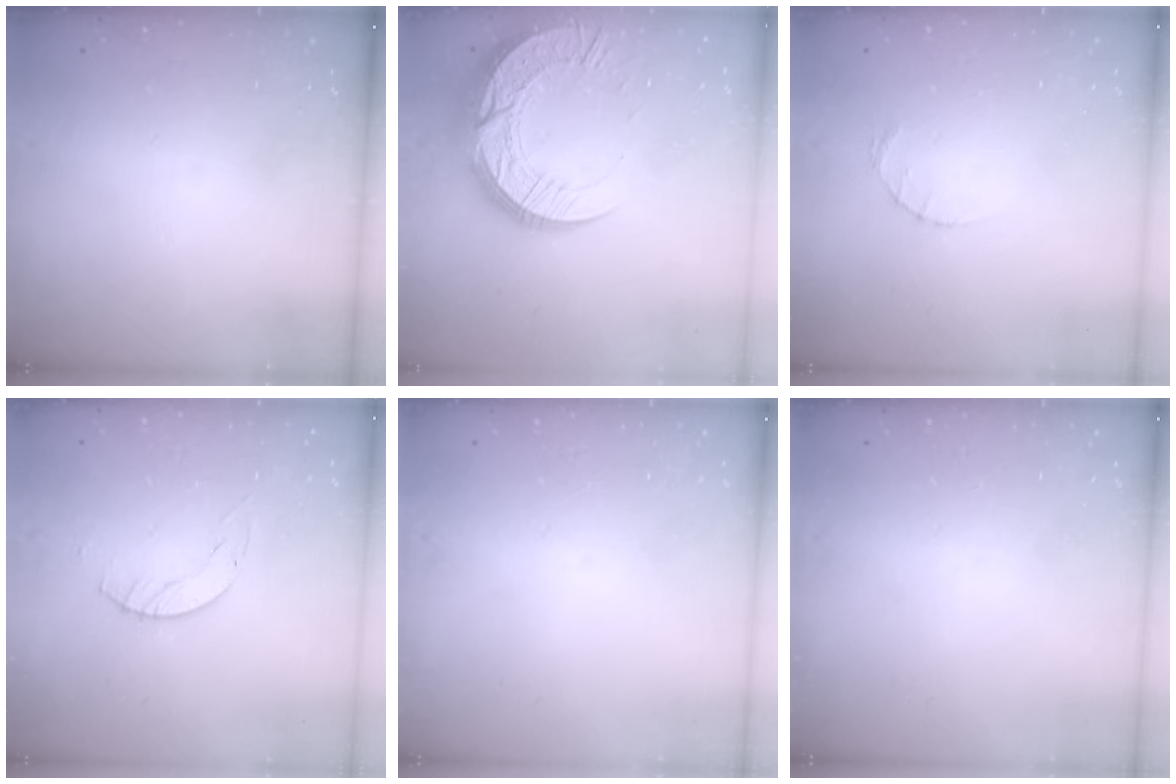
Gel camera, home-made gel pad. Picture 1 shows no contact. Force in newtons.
{"total": 22.5, "press": 22.4, "slide": 1.8}
{"total": 1.2, "press": 1.1, "slide": 0.2}
{"total": 2.9, "press": 2.9, "slide": 0.4}
{"total": 0.0}
{"total": 0.0}